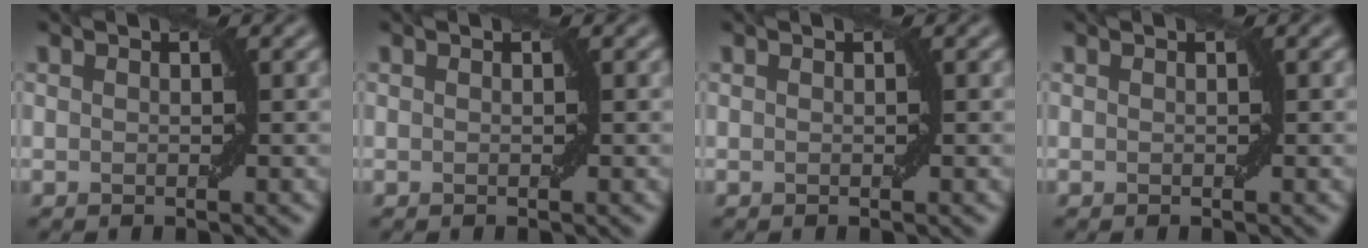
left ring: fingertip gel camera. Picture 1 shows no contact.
{"total": 0.0}
{"total": 0.0}
{"total": 0.0}